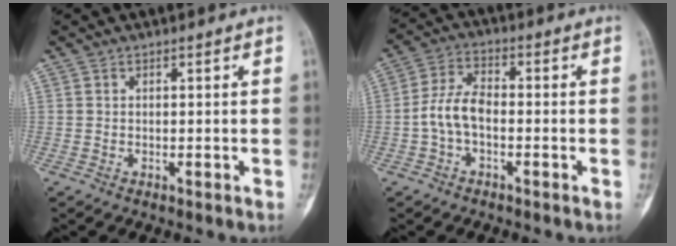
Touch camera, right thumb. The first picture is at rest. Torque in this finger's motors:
{"motor_torque": [0.86, 0.87, 0.09, -0.11, 0.22]}